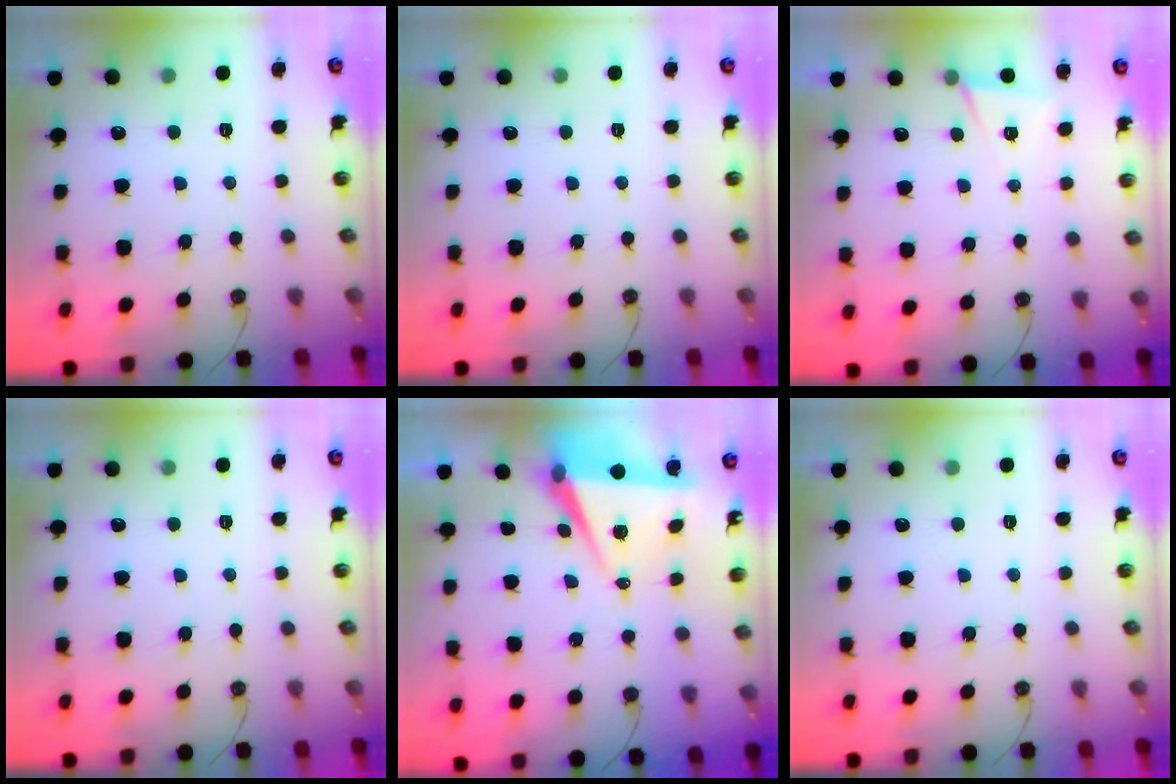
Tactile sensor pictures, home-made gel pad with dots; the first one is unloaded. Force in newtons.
{"total": 0.0}
{"total": 5.5, "press": 3.2, "slide": 4.4}
{"total": 0.0}
{"total": 6.8, "press": 5.2, "slide": 4.3}
{"total": 0.0}